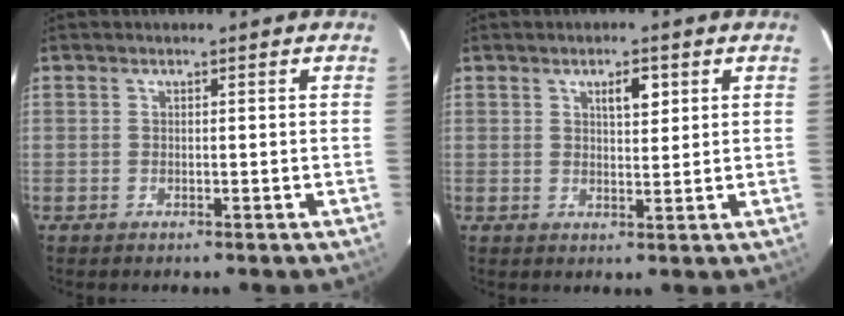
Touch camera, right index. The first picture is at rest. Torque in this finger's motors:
{"motor_torque": [0.36, 0.19, 0.07, 0.05]}